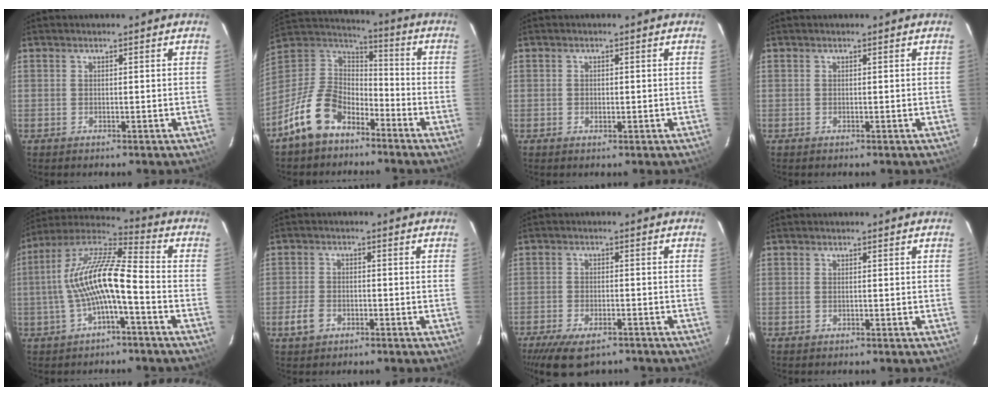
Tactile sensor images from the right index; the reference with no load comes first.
{"total": 15.0, "force": [-9.4, 8.9, 7.6], "torque": [-0.177, 0.026, -0.171]}
{"total": 0.9, "force": [-0.2, 0.7, 0.6], "torque": [-0.009, 0.000, -0.004]}
{"total": 0.0}
{"total": 13.3, "force": [-2.5, 2.8, 12.8], "torque": [-0.250, 0.015, -0.049]}
{"total": 4.2, "force": [-2.1, 2.9, 2.1], "torque": [-0.054, 0.003, -0.039]}
{"total": 9.5, "force": [-7.0, 3.8, 5.0], "torque": [-0.116, -0.017, -0.117]}
{"total": 0.0}